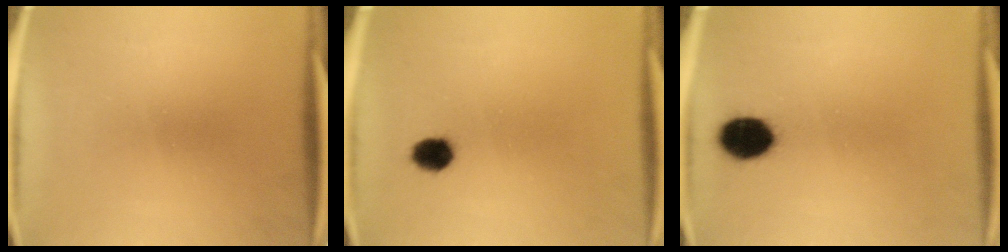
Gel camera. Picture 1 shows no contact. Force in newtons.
{"total": 3.8}
{"total": 7.9}